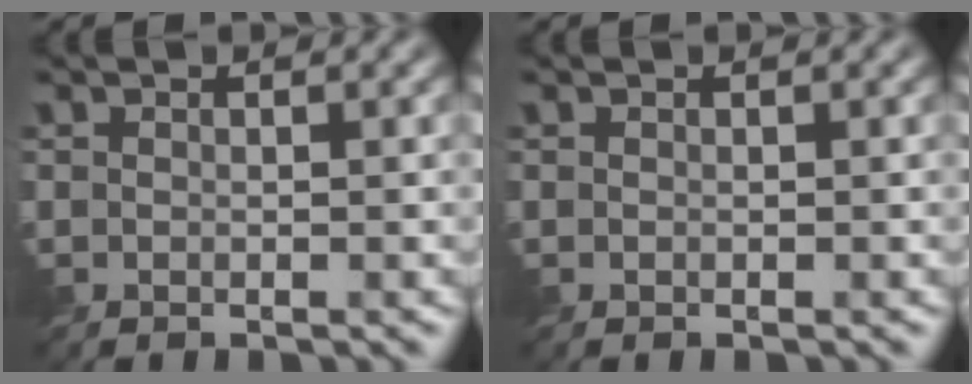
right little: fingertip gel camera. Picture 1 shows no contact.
{"total": 0.0}